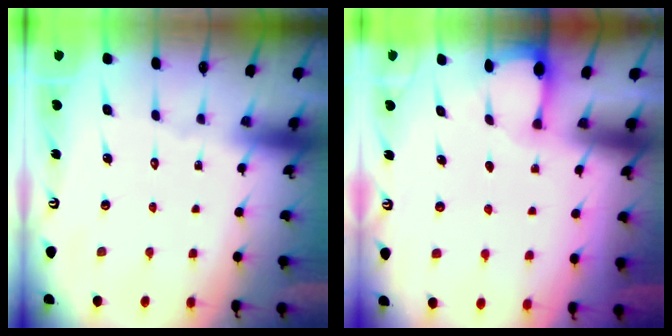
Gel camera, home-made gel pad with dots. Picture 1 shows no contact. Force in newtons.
{"total": 1.6, "press": 1.5, "slide": 0.3}